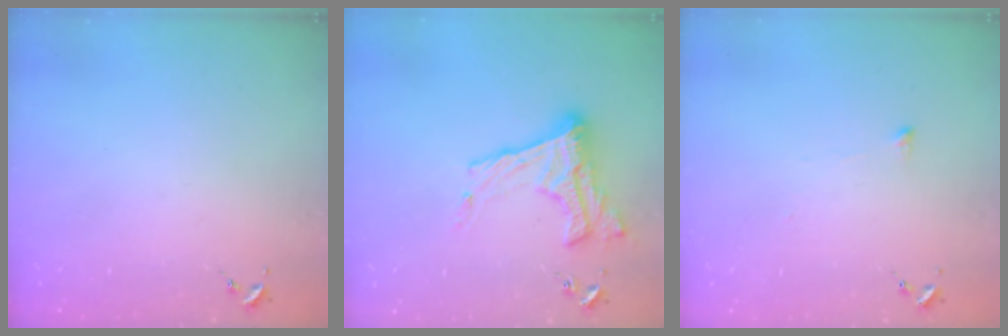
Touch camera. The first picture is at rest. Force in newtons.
{"total": 18.2, "press": 18.1, "slide": 1.3}
{"total": 2.7, "press": 2.6, "slide": 0.5}